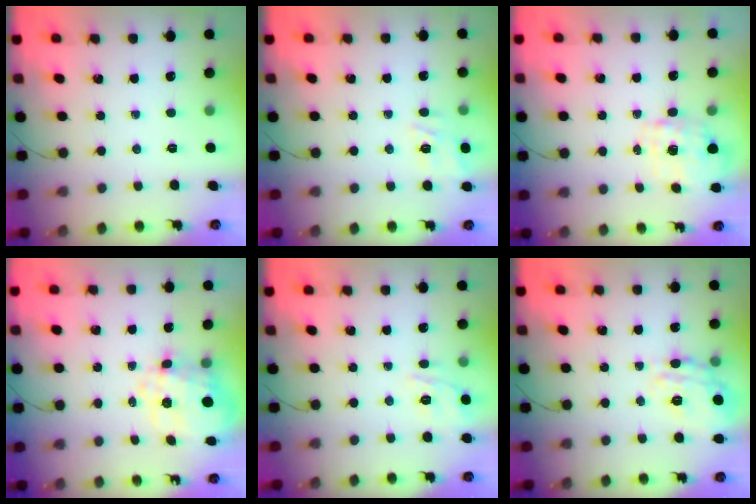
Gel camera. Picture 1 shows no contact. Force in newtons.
{"total": 5.5, "press": 5.4, "slide": 1.3}
{"total": 1.5, "press": 1.5, "slide": 0.5}
{"total": 11.6, "press": 11.5, "slide": 1.4}
{"total": 9.6, "press": 9.6, "slide": 1.2}
{"total": 15.0, "press": 14.9, "slide": 1.2}